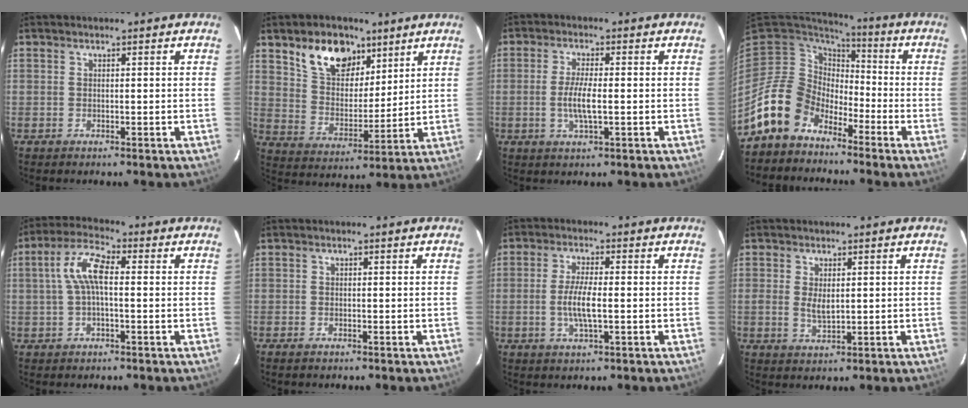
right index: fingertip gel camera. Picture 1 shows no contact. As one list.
[{"total": 13.1, "force": [8.0, 7.9, 6.7], "torque": [-0.125, 0.023, 0.152]}, {"total": 5.1, "force": [-0.9, 0.9, 4.9], "torque": [-0.097, -0.008, -0.016]}, {"total": 11.0, "force": [-7.8, 7.6, 1.7], "torque": [-0.054, 0.026, -0.145]}, {"total": 7.2, "force": [0.4, 2.6, 6.7], "torque": [-0.140, 0.021, 0.007]}, {"total": 1.1, "force": [-0.8, 0.6, 0.3], "torque": [-0.007, -0.002, -0.015]}, {"total": 5.5, "force": [-0.9, 1.1, 5.3], "torque": [-0.106, -0.006, -0.017]}, {"total": 3.1, "force": [0.7, 1.5, 2.6], "torque": [-0.047, -0.003, 0.014]}]